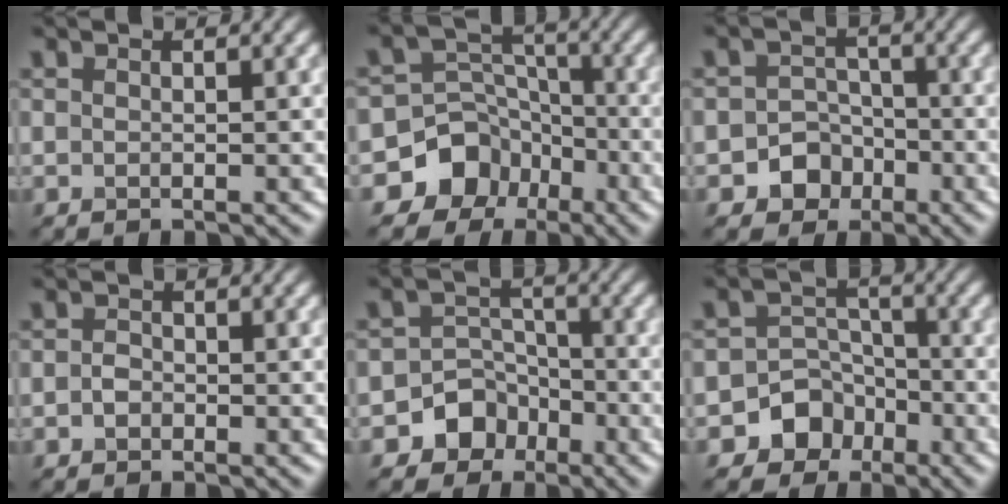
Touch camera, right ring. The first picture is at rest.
{"total": 8.8, "force": [-5.2, 7.0, 1.0], "torque": [0.005, 0.003, -0.110]}
{"total": 3.7, "force": [-1.8, 3.1, 0.9], "torque": [0.018, 0.009, -0.039]}
{"total": 1.0, "force": [-0.4, 0.8, 0.4], "torque": [-0.007, -0.001, -0.011]}
{"total": 5.7, "force": [-3.2, 4.6, 0.8], "torque": [0.020, 0.000, -0.076]}
{"total": 6.1, "force": [-3.5, 5.0, 0.9], "torque": [0.022, -0.002, -0.081]}